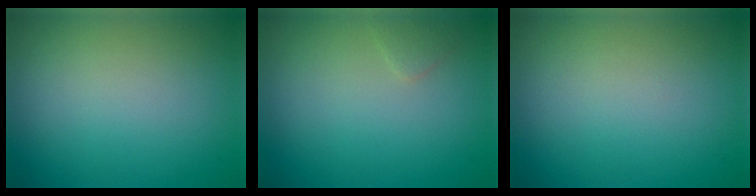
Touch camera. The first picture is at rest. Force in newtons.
{"total": 0.8, "press": 0.7, "slide": 0.1}
{"total": 0.0}